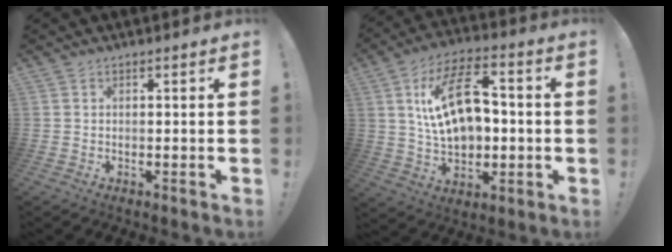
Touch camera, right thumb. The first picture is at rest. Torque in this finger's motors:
{"motor_torque": [1.92, 3.09, 0.19, 0.25, 0.16]}